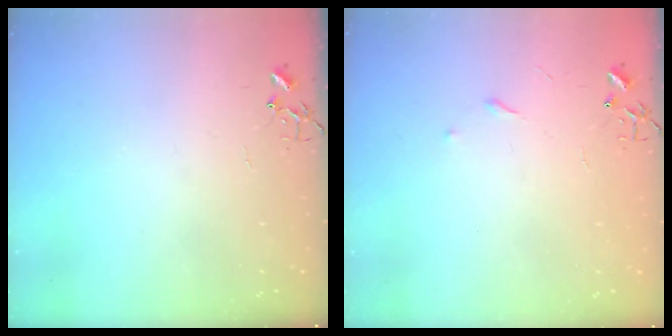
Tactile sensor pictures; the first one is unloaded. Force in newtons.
{"total": 3.7, "press": 3.6, "slide": 0.4}